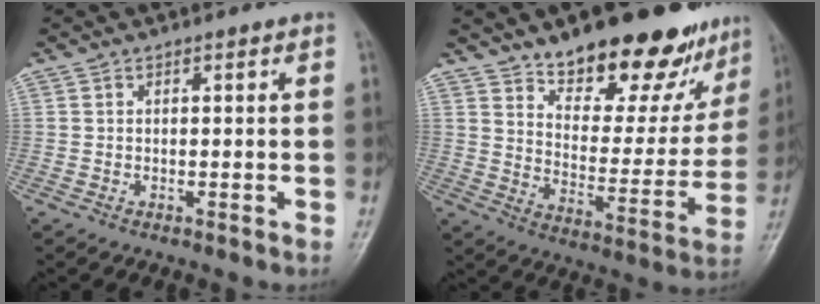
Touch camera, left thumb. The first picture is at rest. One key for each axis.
{"total": 23.1, "fx": 17.1, "fy": 9.4, "fz": 12.3, "tx": -0.123, "ty": -0.095, "tz": 0.244}